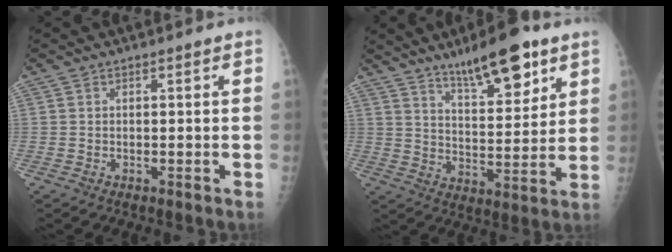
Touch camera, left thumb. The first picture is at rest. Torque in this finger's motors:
{"motor_torque": [0.29, 0.58, -0.11, -0.32, 0.19]}